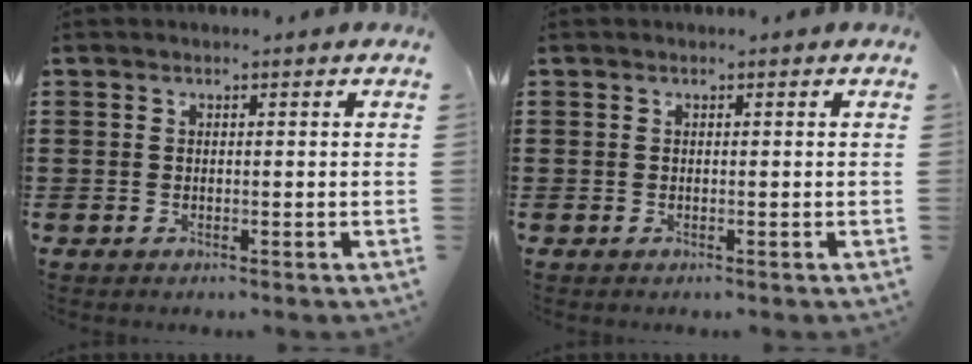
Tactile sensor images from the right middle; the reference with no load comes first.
{"total": 0.0}